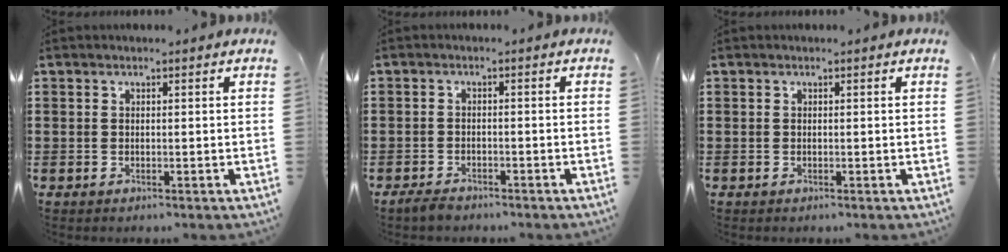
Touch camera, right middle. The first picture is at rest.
{"total": 1.9, "force": [-1.7, 0.6, 0.5], "torque": [-0.021, -0.002, -0.036]}
{"total": 0.0}